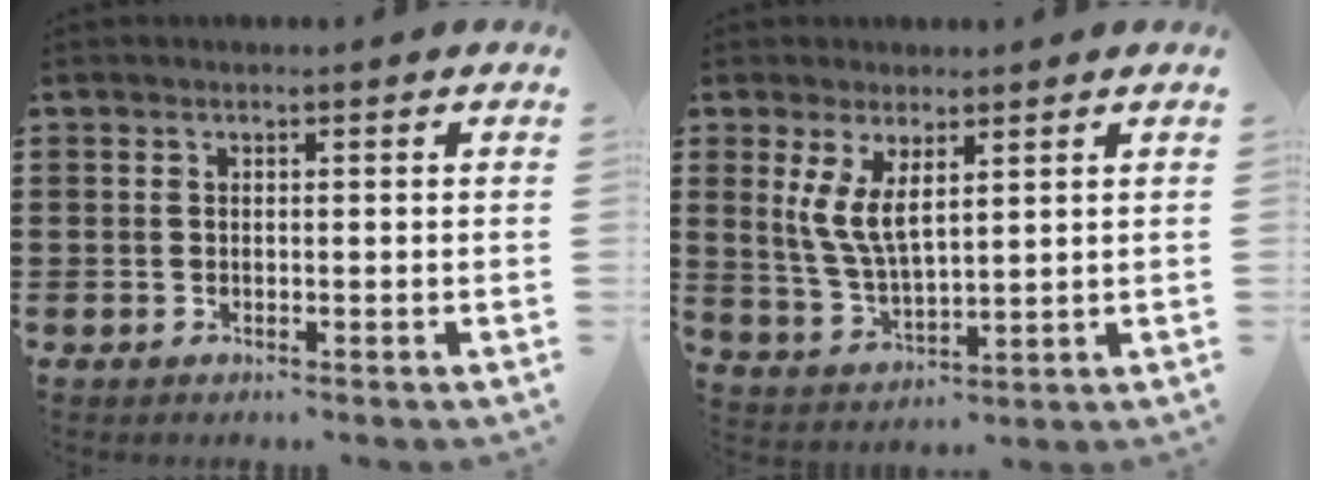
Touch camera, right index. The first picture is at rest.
{"total": 6.2, "force": [2.3, 2.6, 5.1], "torque": [-0.120, -0.001, 0.038]}